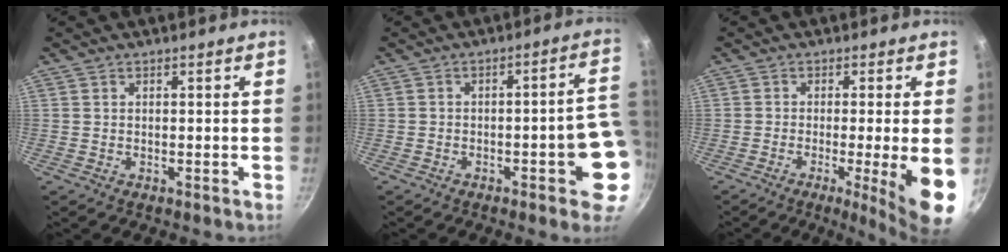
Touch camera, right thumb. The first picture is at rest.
{"total": 10.0, "force": [-2.2, 3.0, 9.3], "torque": [-0.079, 0.030, -0.025]}
{"total": 10.6, "force": [-2.7, 0.8, 10.2], "torque": [-0.141, -0.003, -0.037]}